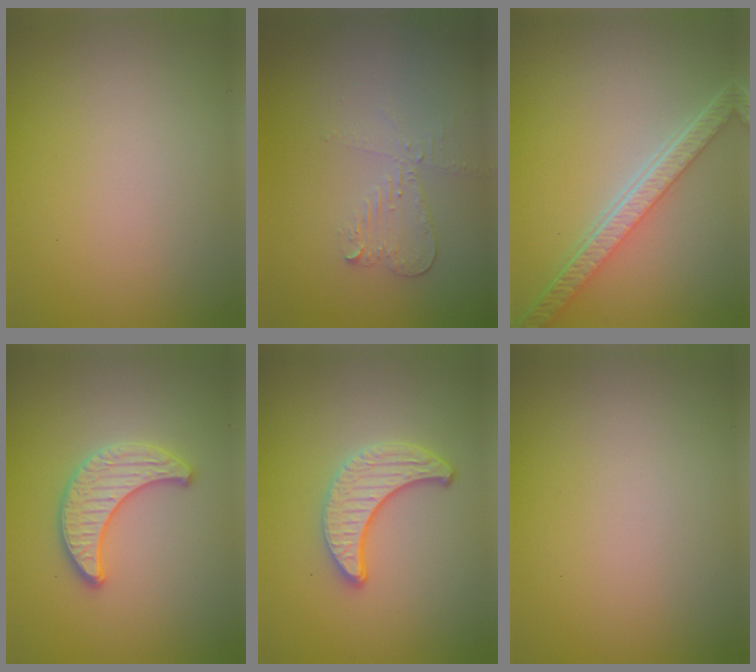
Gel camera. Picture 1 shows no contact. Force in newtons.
{"total": 2.0, "press": 1.9, "slide": 0.7}
{"total": 5.6, "press": 4.1, "slide": 3.8}
{"total": 3.2, "press": 3.2, "slide": 0.4}
{"total": 3.6, "press": 3.1, "slide": 1.8}
{"total": 0.0}